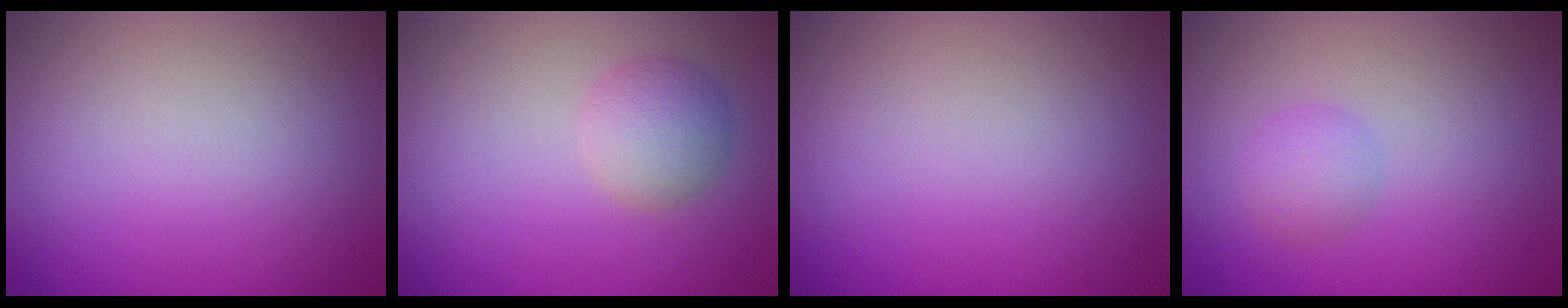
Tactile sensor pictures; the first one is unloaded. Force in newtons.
{"total": 2.7, "press": 2.7, "slide": 0.1}
{"total": 0.0}
{"total": 1.8, "press": 1.8, "slide": 0.0}